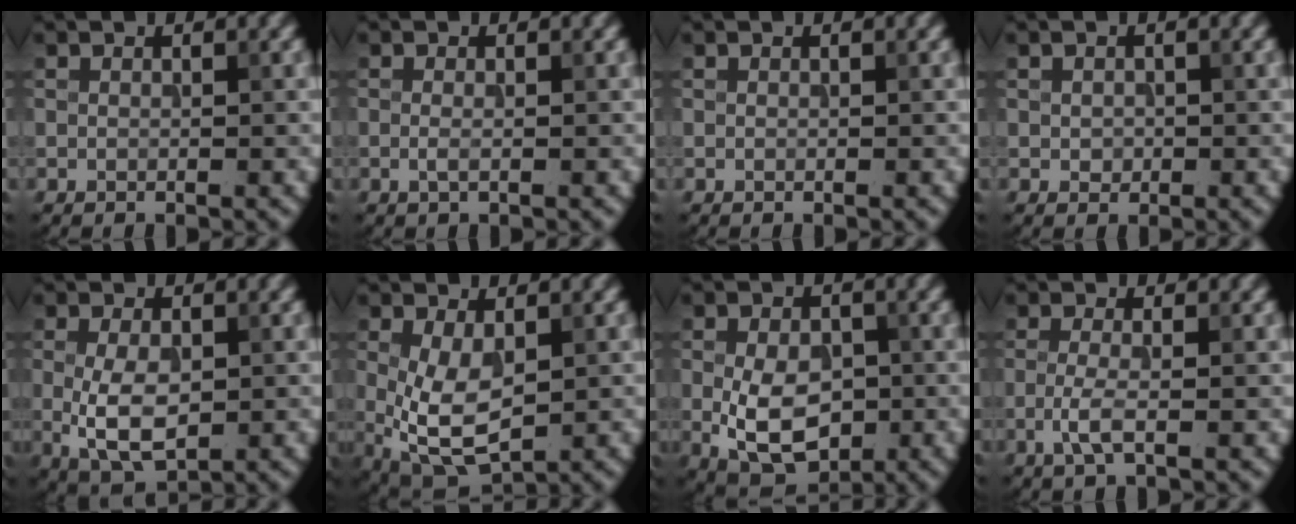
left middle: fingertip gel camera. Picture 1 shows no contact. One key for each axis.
{"total": 0.9, "fx": -0.2, "fy": 0.2, "fz": 0.8, "tx": -0.018, "ty": -0.003, "tz": -0.005}
{"total": 0.0}
{"total": 0.9, "fx": -0.1, "fy": 0.7, "fz": 0.4, "tx": -0.007, "ty": -0.004, "tz": -0.002}
{"total": 5.3, "fx": -0.5, "fy": 2.9, "fz": 4.4, "tx": -0.092, "ty": -0.008, "tz": -0.005}
{"total": 6.3, "fx": -0.3, "fy": 3.3, "fz": 5.4, "tx": -0.127, "ty": -0.014, "tz": 0.006}
{"total": 7.1, "fx": -1.0, "fy": 4.5, "fz": 5.3, "tx": -0.100, "ty": -0.010, "tz": -0.017}
{"total": 2.2, "fx": -0.8, "fy": 0.5, "fz": 2.0, "tx": -0.045, "ty": 0.002, "tz": -0.024}